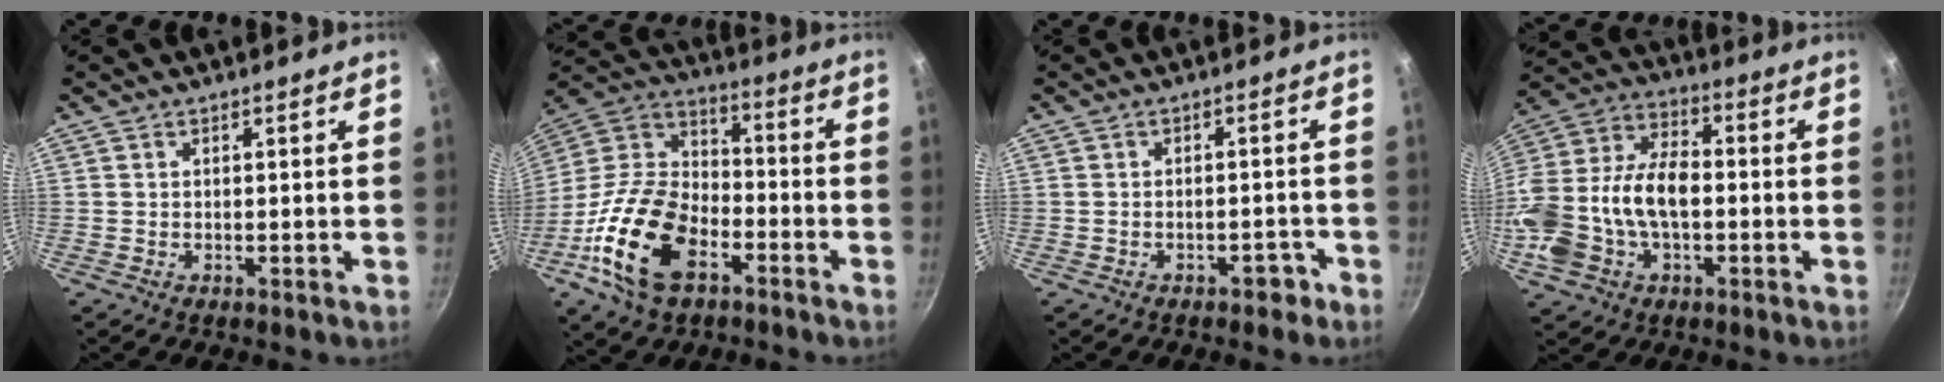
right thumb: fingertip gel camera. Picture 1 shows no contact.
{"total": 20.4, "force": [-8.8, 12.2, 13.9], "torque": [-0.249, 0.049, -0.180]}
{"total": 2.7, "force": [-1.9, 1.4, 1.4], "torque": [-0.001, 0.025, -0.013]}
{"total": 19.9, "force": [-2.6, 12.8, 15.0], "torque": [-0.290, 0.045, -0.053]}